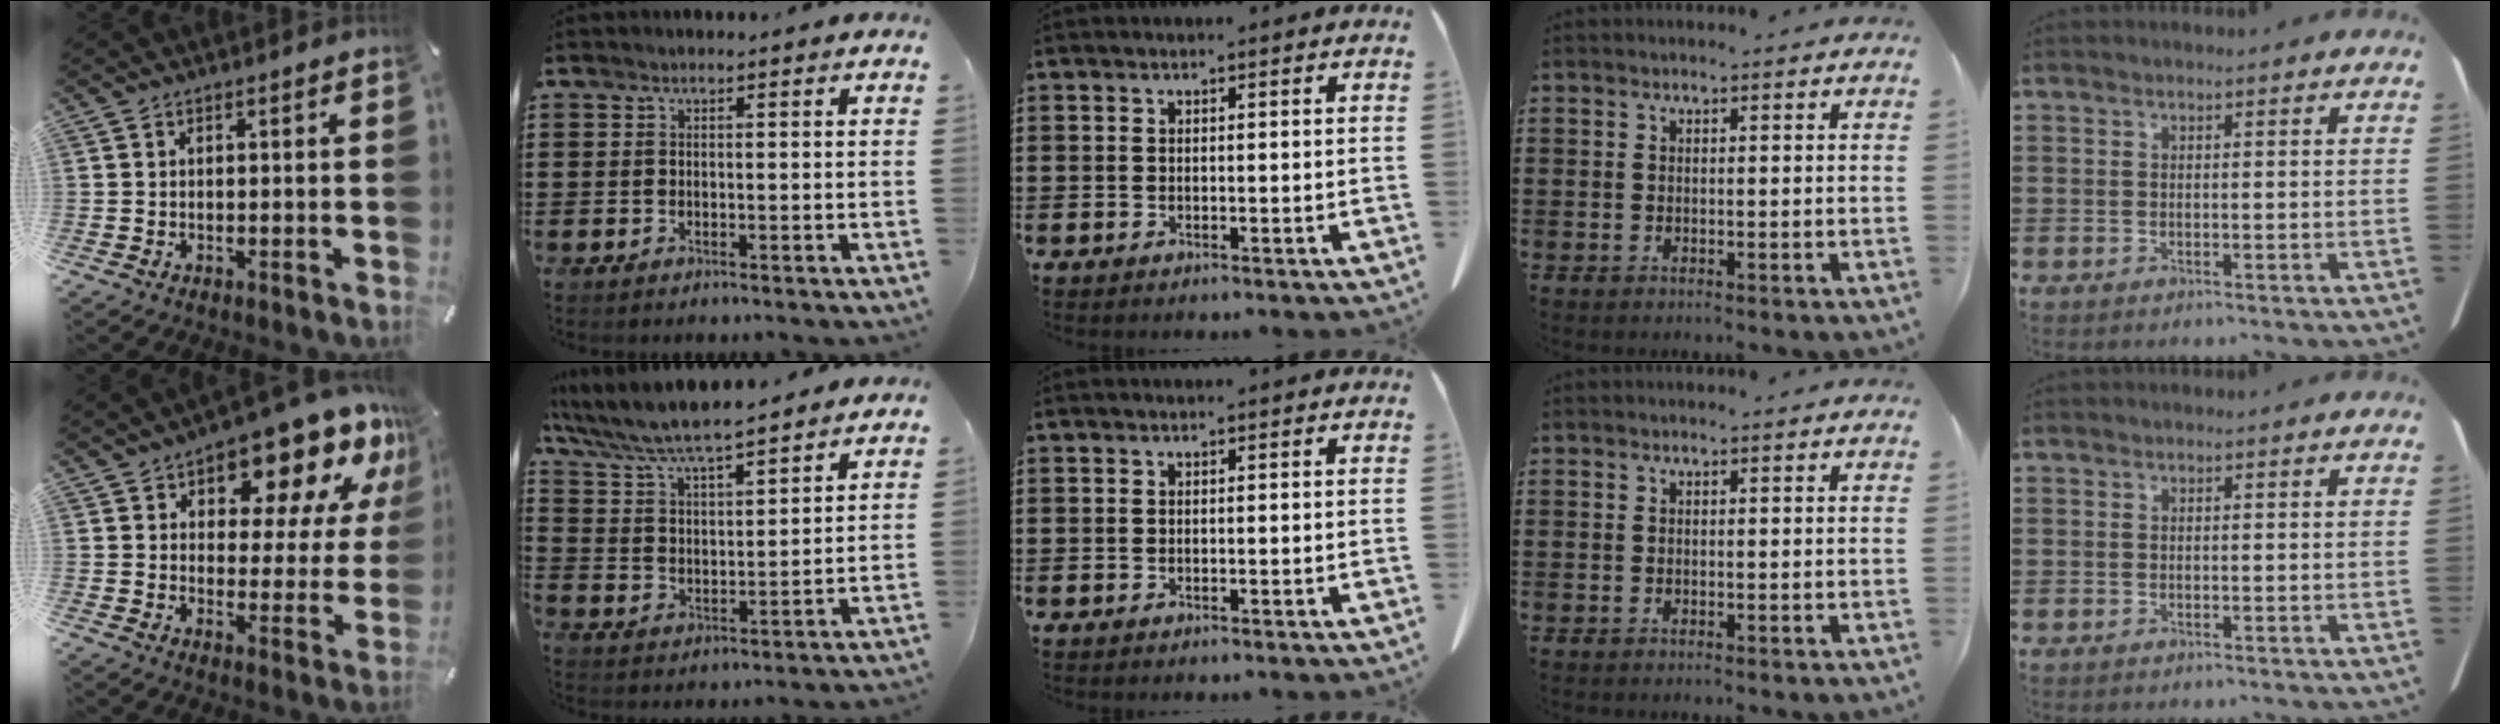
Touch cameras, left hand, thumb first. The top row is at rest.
{"thumb": {"total": 15.2, "force": [11.1, 6.9, 7.7], "torque": [-0.107, -0.083, 0.185]}, "index": {"total": 6.6, "force": [6.2, 0.5, 2.3], "torque": [-0.073, -0.038, 0.105]}}